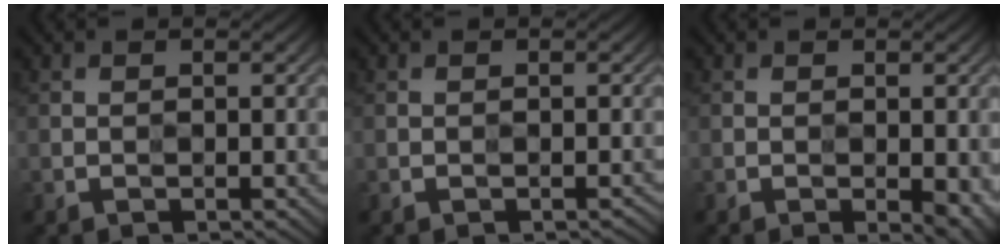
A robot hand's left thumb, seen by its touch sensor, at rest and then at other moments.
{"total": 0.7, "force": [-0.5, 0.3, 0.4], "torque": [-0.001, -0.001, -0.002]}
{"total": 5.4, "force": [-1.9, 2.5, 4.5], "torque": [-0.049, -0.016, -0.007]}